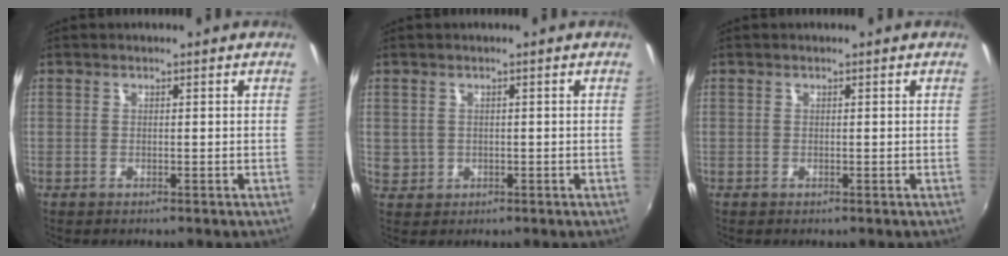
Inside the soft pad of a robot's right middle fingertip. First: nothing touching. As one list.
[{"total": 3.1, "force": [0.1, 3.0, 0.9], "torque": [-0.015, 0.001, 0.007]}, {"total": 0.0}]